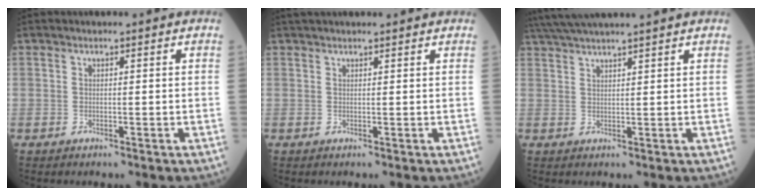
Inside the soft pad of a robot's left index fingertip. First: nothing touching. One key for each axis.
{"total": 5.0, "fx": 4.6, "fy": 0.2, "fz": 2.0, "tx": -0.024, "ty": 0.030, "tz": 0.063}
{"total": 8.9, "fx": 7.8, "fy": -1.1, "fz": 4.2, "tx": -0.073, "ty": 0.030, "tz": 0.123}